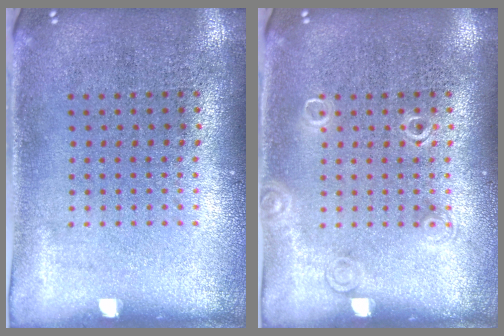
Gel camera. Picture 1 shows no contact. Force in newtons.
{"total": 1.0, "press": 1.0, "slide": 0.3}